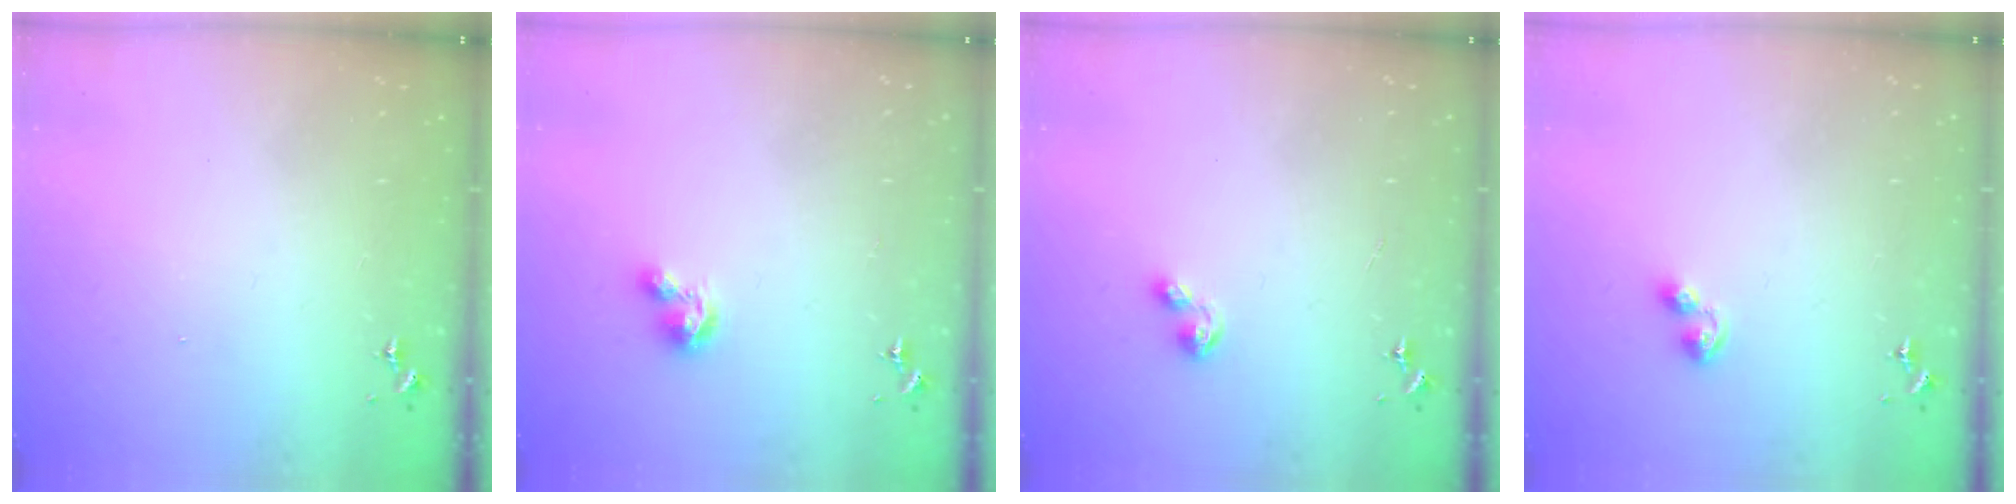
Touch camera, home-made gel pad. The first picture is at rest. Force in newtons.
{"total": 5.3, "press": 5.3, "slide": 0.3}
{"total": 5.0, "press": 5.0, "slide": 0.4}
{"total": 5.1, "press": 5.0, "slide": 0.8}